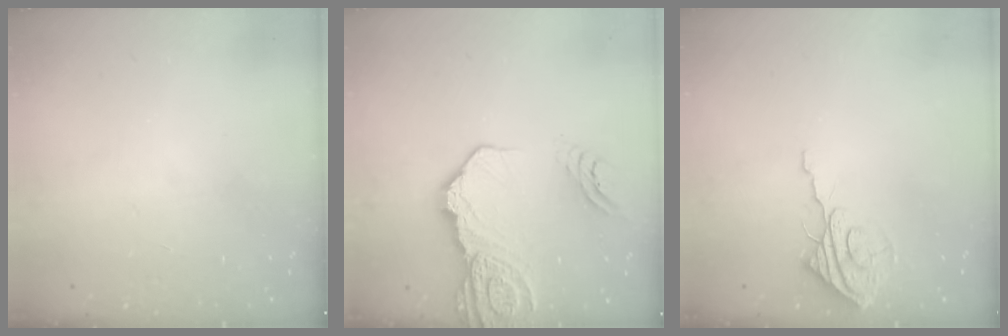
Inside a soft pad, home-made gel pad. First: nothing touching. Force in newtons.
{"total": 16.7, "press": 16.6, "slide": 1.9}
{"total": 9.1, "press": 9.1, "slide": 0.7}